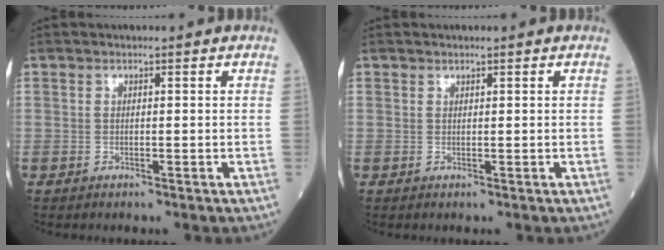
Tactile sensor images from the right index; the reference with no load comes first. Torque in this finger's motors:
{"motor_torque": [-0.11, 0.04, -0.02, 0.00]}